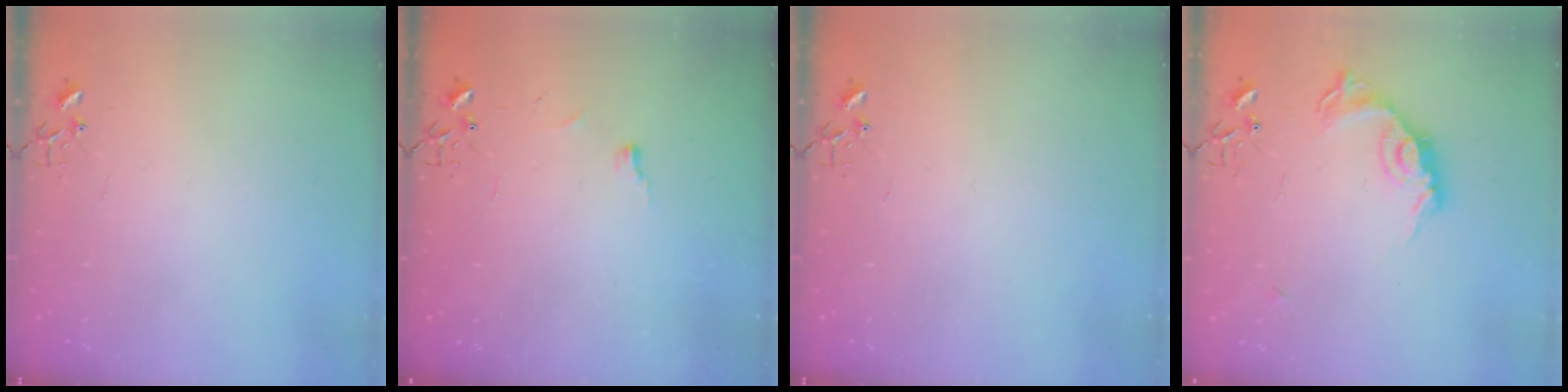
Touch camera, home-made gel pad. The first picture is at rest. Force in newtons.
{"total": 3.8, "press": 3.8, "slide": 0.5}
{"total": 0.0}
{"total": 14.2, "press": 14.2, "slide": 0.6}